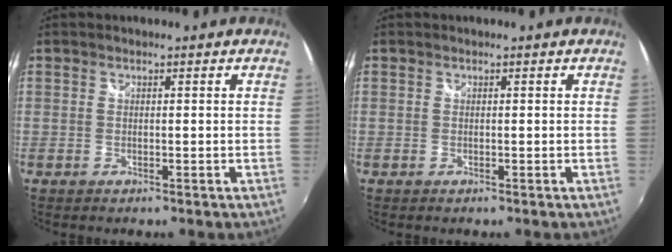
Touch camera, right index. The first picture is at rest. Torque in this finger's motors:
{"motor_torque": [0.00, 0.00, 0.00, 0.00]}